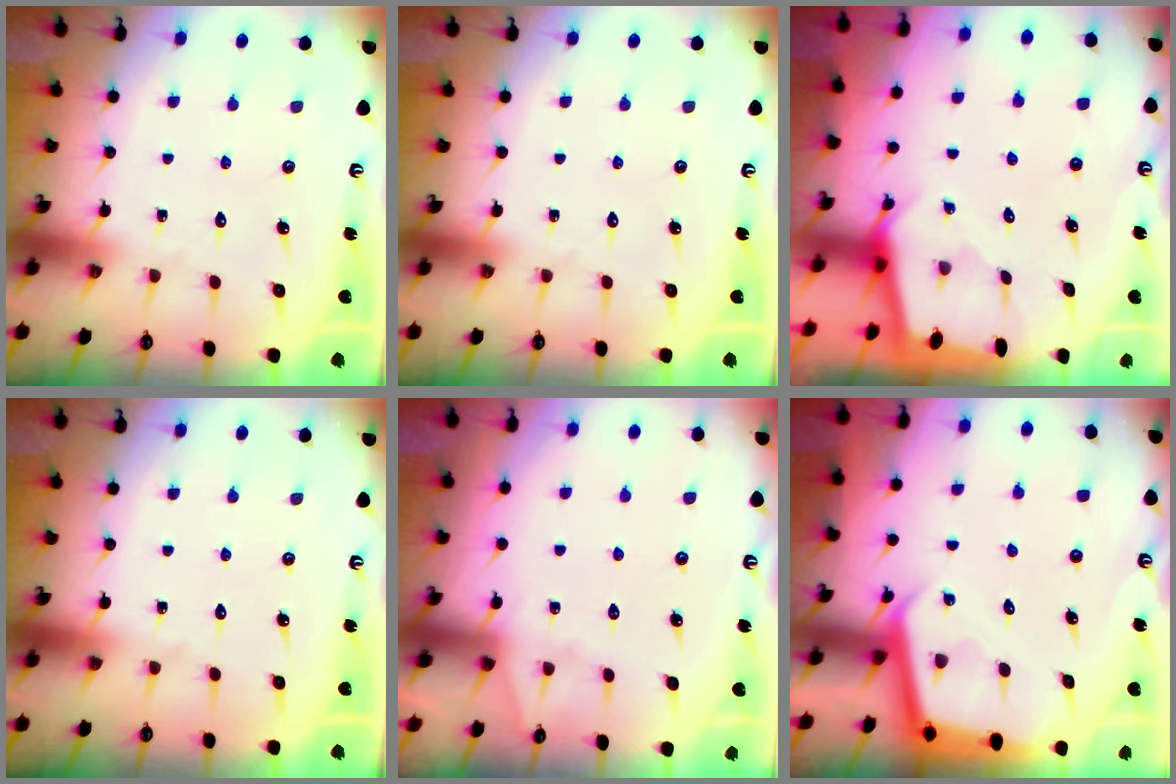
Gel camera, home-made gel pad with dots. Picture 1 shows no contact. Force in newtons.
{"total": 0.0}
{"total": 2.2, "press": 2.2, "slide": 0.3}
{"total": 0.0}
{"total": 3.8, "press": 3.8, "slide": 0.5}
{"total": 3.3, "press": 3.3, "slide": 0.2}